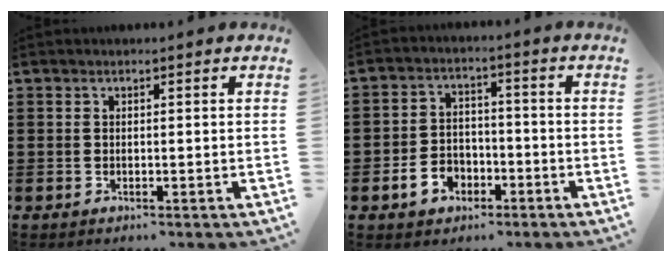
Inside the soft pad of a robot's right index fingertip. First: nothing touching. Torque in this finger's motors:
{"motor_torque": [1.08, 1.06, 0.26, 0.04]}